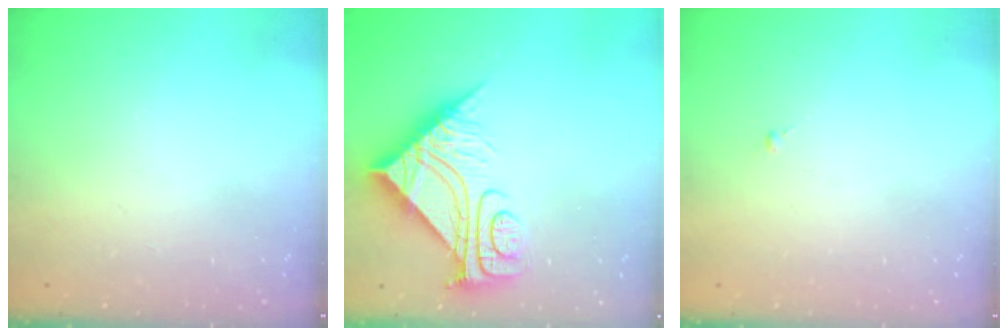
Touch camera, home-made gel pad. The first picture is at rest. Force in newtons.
{"total": 10.4, "press": 10.4, "slide": 1.1}
{"total": 0.0}